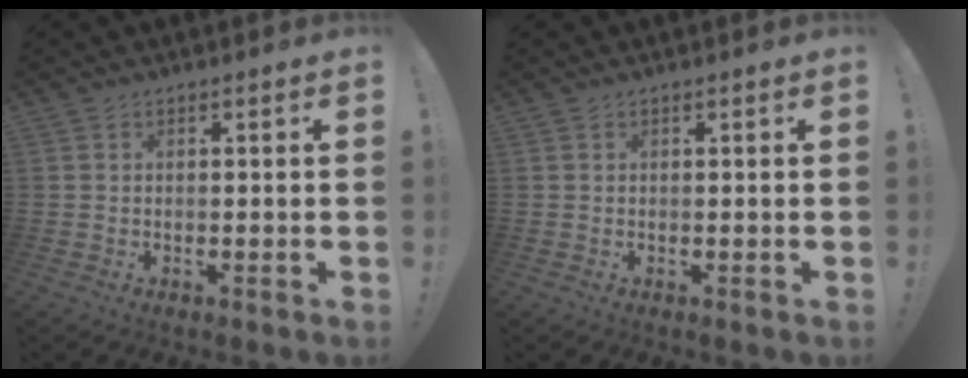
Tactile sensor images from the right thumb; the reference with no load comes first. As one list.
[{"total": 0.0}]